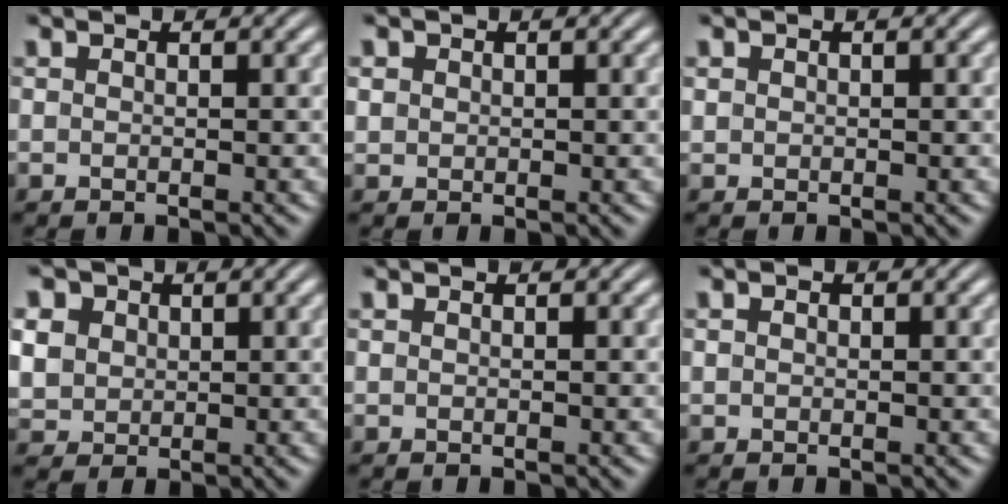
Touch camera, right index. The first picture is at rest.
{"total": 1.5, "force": [0.4, 1.4, 0.6], "torque": [-0.025, -0.004, 0.011]}
{"total": 0.7, "force": [0.2, 0.6, 0.4], "torque": [-0.014, -0.002, 0.006]}
{"total": 5.2, "force": [1.0, 4.6, 2.2], "torque": [-0.062, -0.009, 0.023]}
{"total": 0.0}
{"total": 0.6, "force": [0.0, 0.5, 0.3], "torque": [-0.007, -0.003, 0.001]}